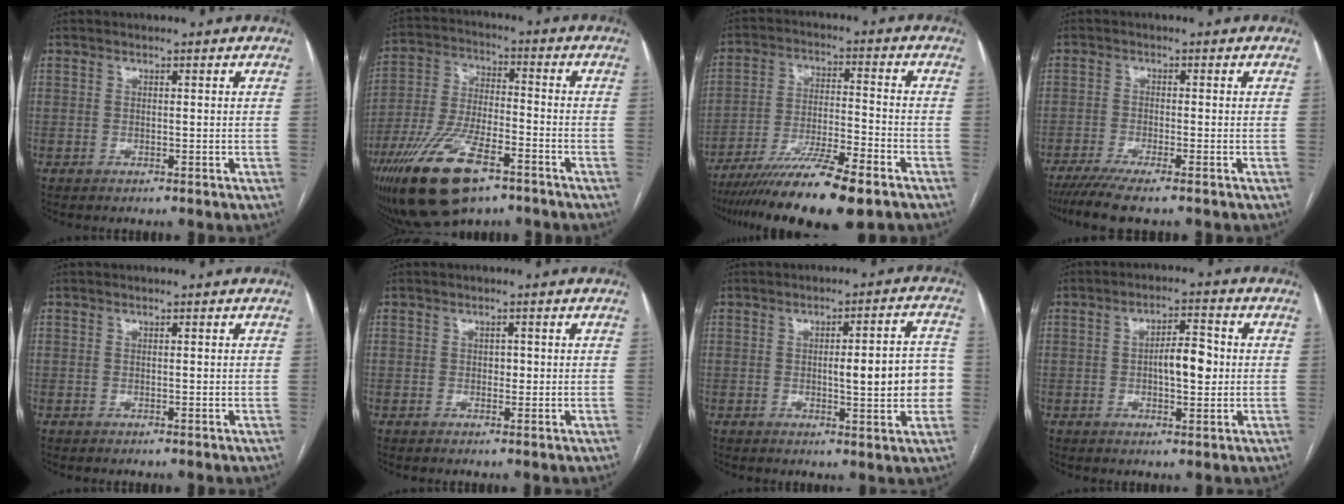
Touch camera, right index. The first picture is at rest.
{"total": 16.4, "force": [-9.8, 5.7, 11.9], "torque": [-0.250, -0.016, -0.177]}
{"total": 15.1, "force": [-11.1, 1.0, 10.2], "torque": [-0.181, -0.033, -0.190]}
{"total": 6.4, "force": [-5.0, -0.2, 3.9], "torque": [-0.061, -0.014, -0.084]}
{"total": 0.0}
{"total": 1.2, "force": [0.0, 0.8, 0.8], "torque": [-0.009, 0.002, 0.000]}
{"total": 9.5, "force": [-0.7, 2.0, 9.3], "torque": [-0.116, 0.020, -0.007]}
{"total": 6.2, "force": [0.0, 2.1, 5.8], "torque": [-0.096, 0.011, 0.000]}